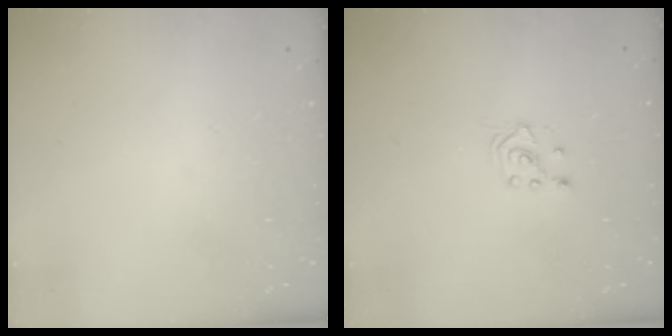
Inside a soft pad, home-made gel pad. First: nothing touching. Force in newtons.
{"total": 2.6, "press": 2.4, "slide": 0.8}